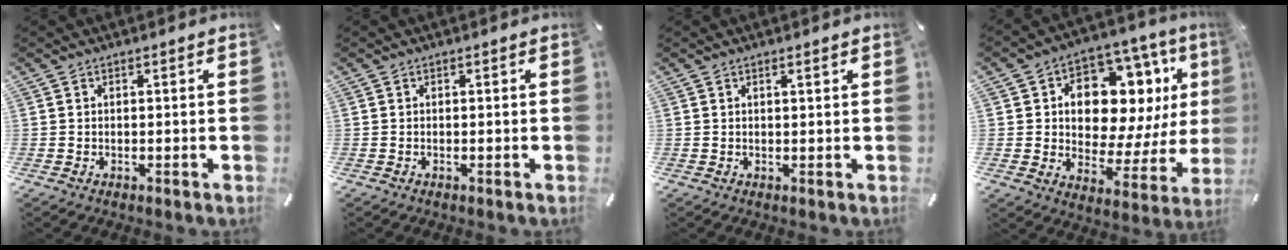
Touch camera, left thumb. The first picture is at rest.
{"total": 0.0}
{"total": 0.9, "force": [0.5, 0.1, 0.7], "torque": [-0.014, -0.001, 0.009]}
{"total": 15.8, "force": [6.0, 10.3, 10.4], "torque": [-0.146, -0.042, 0.106]}